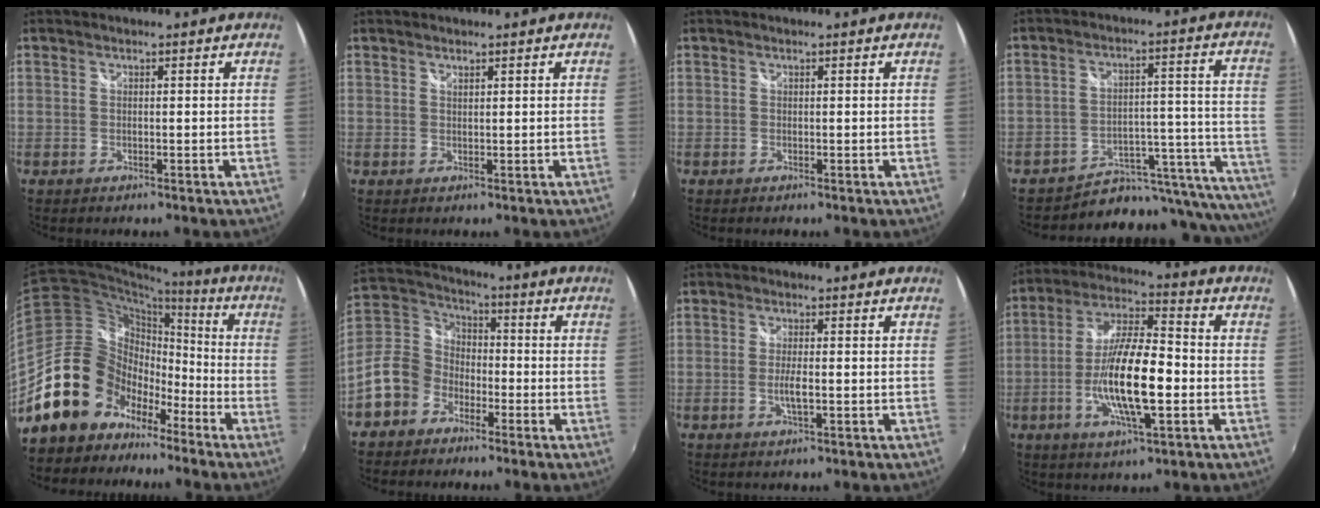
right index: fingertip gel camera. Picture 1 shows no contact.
{"total": 0.6, "force": [0.6, 0.1, 0.2], "torque": [-0.001, 0.000, 0.012]}
{"total": 0.0}
{"total": 16.3, "force": [-12.5, 7.6, 7.1], "torque": [-0.083, 0.021, -0.168]}
{"total": 18.6, "force": [-11.1, 13.3, 6.7], "torque": [-0.151, 0.039, -0.186]}
{"total": 13.4, "force": [-7.1, 10.4, 4.6], "torque": [-0.127, 0.033, -0.137]}
{"total": 2.8, "force": [-0.7, 0.3, 2.7], "torque": [-0.052, -0.006, -0.012]}
{"total": 14.9, "force": [-3.6, 3.8, 14.0], "torque": [-0.276, -0.005, -0.070]}